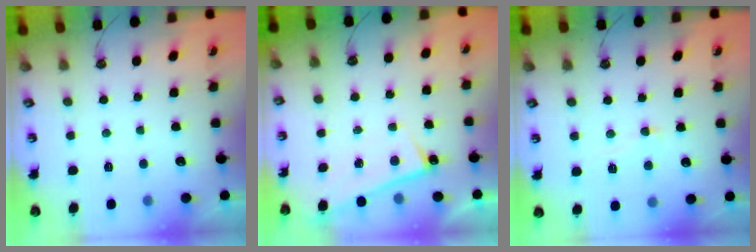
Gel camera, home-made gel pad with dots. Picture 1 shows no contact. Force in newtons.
{"total": 0.7, "press": 0.5, "slide": 0.4}
{"total": 3.2, "press": 3.1, "slide": 0.8}